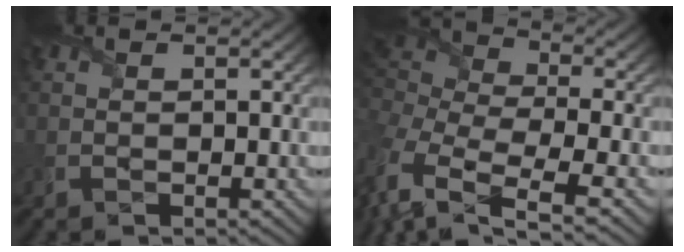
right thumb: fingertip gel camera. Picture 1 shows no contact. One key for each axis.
{"total": 10.8, "fx": -2.7, "fy": 5.7, "fz": 8.7, "tx": -0.240, "ty": -0.002, "tz": -0.034}